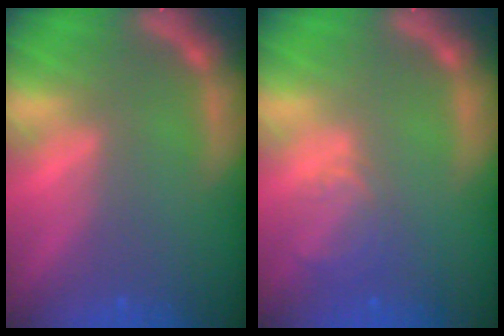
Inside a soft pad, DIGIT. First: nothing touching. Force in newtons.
{"total": 2.9}